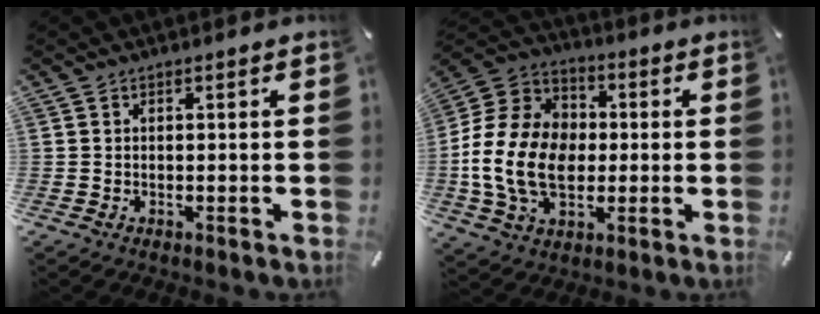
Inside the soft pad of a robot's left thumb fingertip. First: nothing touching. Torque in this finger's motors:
{"motor_torque": [1.22, 2.79, 1.04, 0.02, 0.54]}